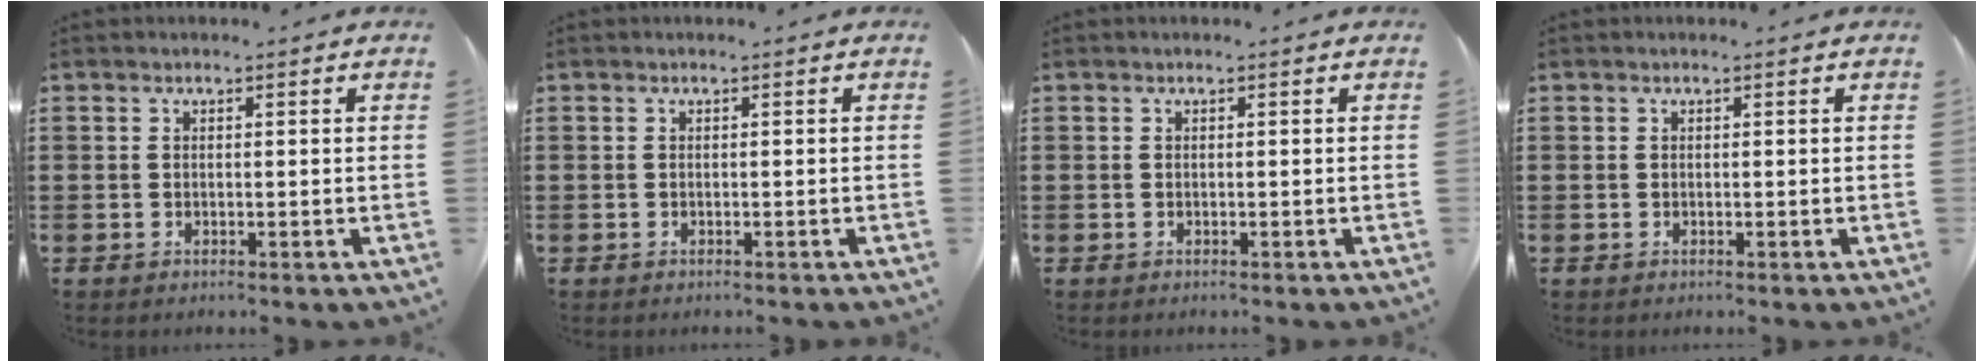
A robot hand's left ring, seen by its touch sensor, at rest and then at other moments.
{"total": 0.0}
{"total": 0.0}
{"total": 0.0}